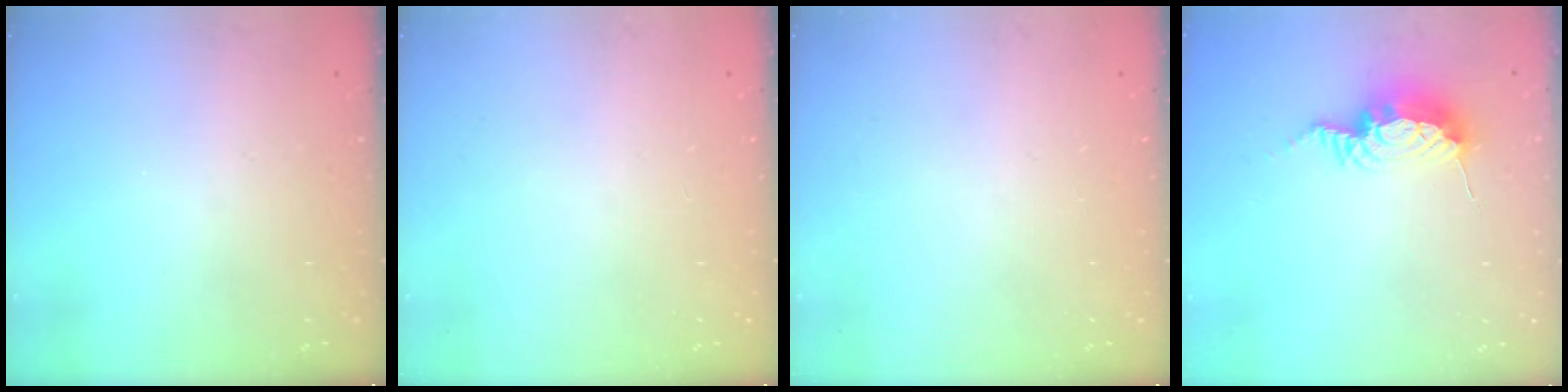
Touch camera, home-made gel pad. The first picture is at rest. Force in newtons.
{"total": 0.0}
{"total": 0.0}
{"total": 9.7, "press": 9.7, "slide": 1.1}